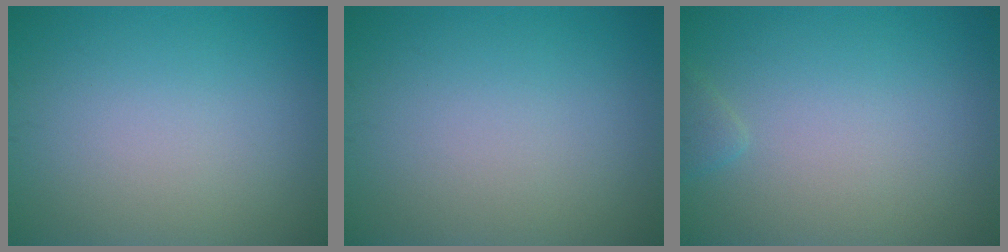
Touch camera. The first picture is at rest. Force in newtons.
{"total": 0.0}
{"total": 0.8, "press": 0.8, "slide": 0.1}